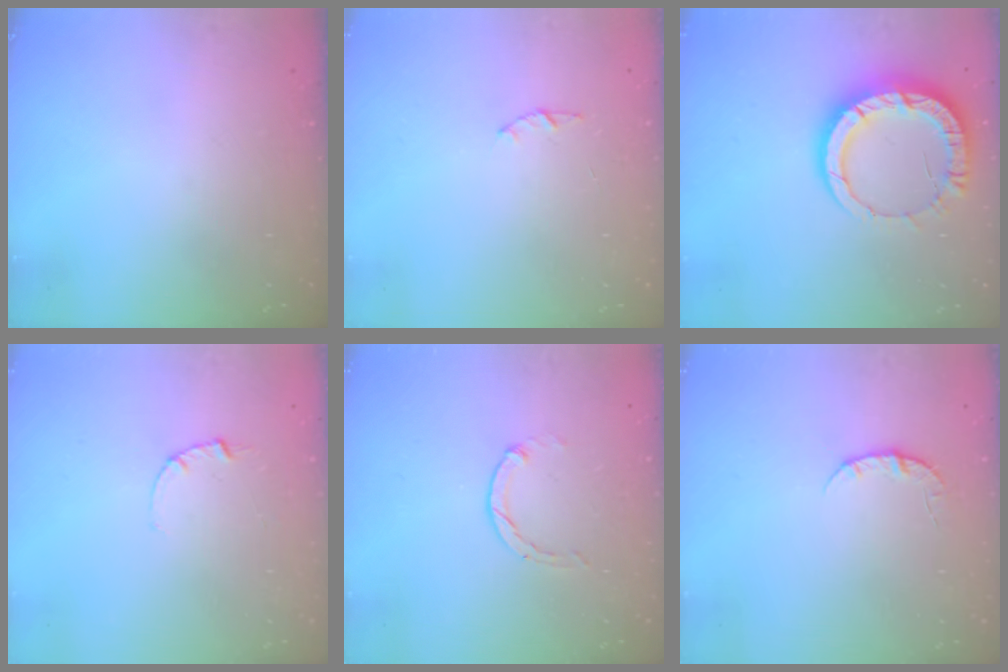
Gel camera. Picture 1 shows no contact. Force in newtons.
{"total": 1.0, "press": 0.9, "slide": 0.3}
{"total": 13.5, "press": 13.4, "slide": 1.5}
{"total": 2.5, "press": 2.5, "slide": 0.3}
{"total": 0.8, "press": 0.7, "slide": 0.2}
{"total": 4.2, "press": 4.2, "slide": 0.5}